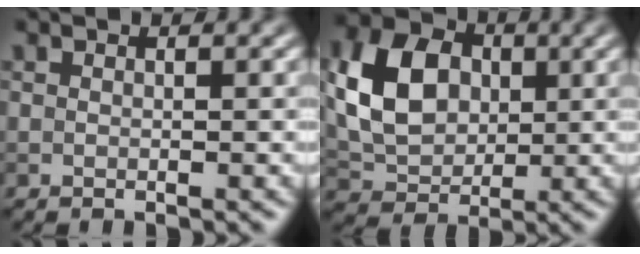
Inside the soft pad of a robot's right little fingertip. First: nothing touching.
{"total": 7.7, "force": [1.1, 5.7, 5.0], "torque": [-0.104, 0.009, 0.021]}